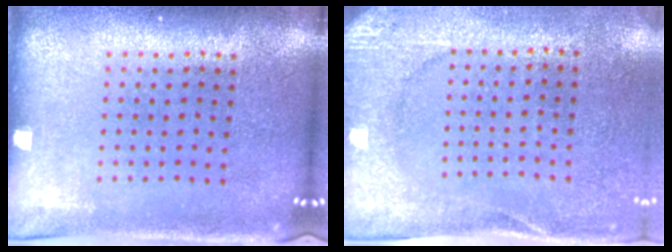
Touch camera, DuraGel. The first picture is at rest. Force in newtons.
{"total": 2.6, "press": 2.4, "slide": 1.0}